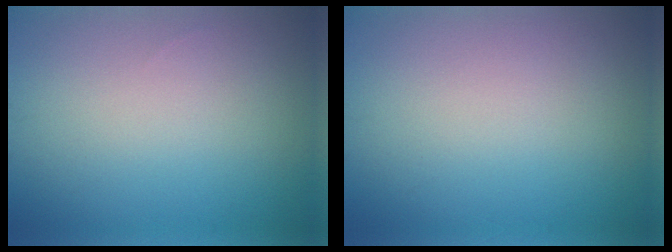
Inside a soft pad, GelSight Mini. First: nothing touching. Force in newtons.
{"total": 0.0}